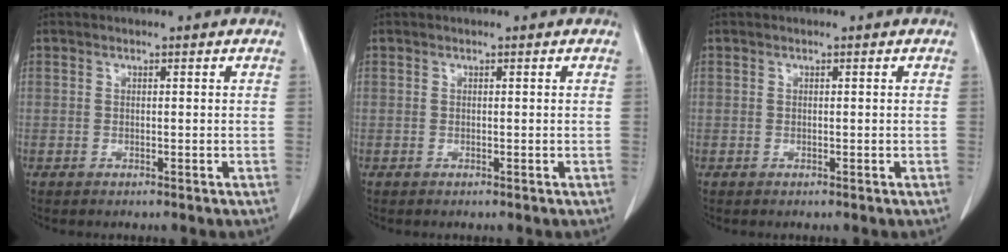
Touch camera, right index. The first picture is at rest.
{"total": 0.0}
{"total": 0.0}